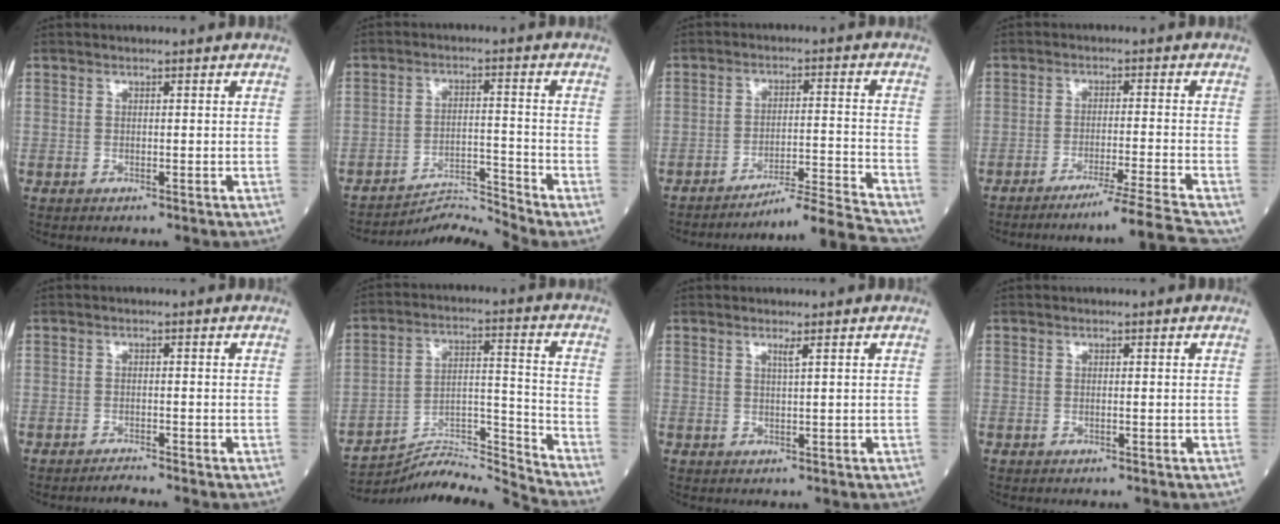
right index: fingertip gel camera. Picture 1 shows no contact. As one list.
[{"total": 6.9, "force": [-5.9, -3.2, -1.5], "torque": [0.014, 0.002, -0.101]}, {"total": 10.7, "force": [-9.9, -3.8, 1.1], "torque": [-0.005, 0.008, -0.162]}, {"total": 9.3, "force": [-8.2, -2.9, 3.4], "torque": [-0.031, -0.009, -0.133]}, {"total": 1.5, "force": [-1.4, -0.5, 0.0], "torque": [-0.001, -0.006, -0.024]}, {"total": 14.3, "force": [-13.9, -3.0, 1.2], "torque": [-0.017, 0.034, -0.242]}, {"total": 1.0, "force": [0.6, -0.3, 0.8], "torque": [-0.023, -0.007, 0.013]}, {"total": 0.0}]